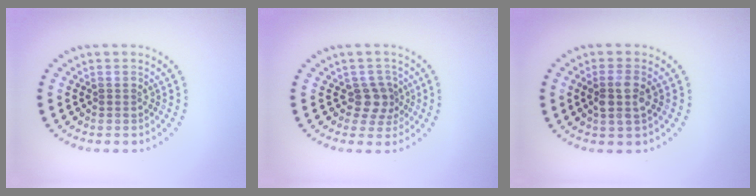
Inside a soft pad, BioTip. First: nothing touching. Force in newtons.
{"total": 2.4, "press": 1.9, "slide": 1.5}
{"total": 2.7, "press": 2.5, "slide": 1.0}